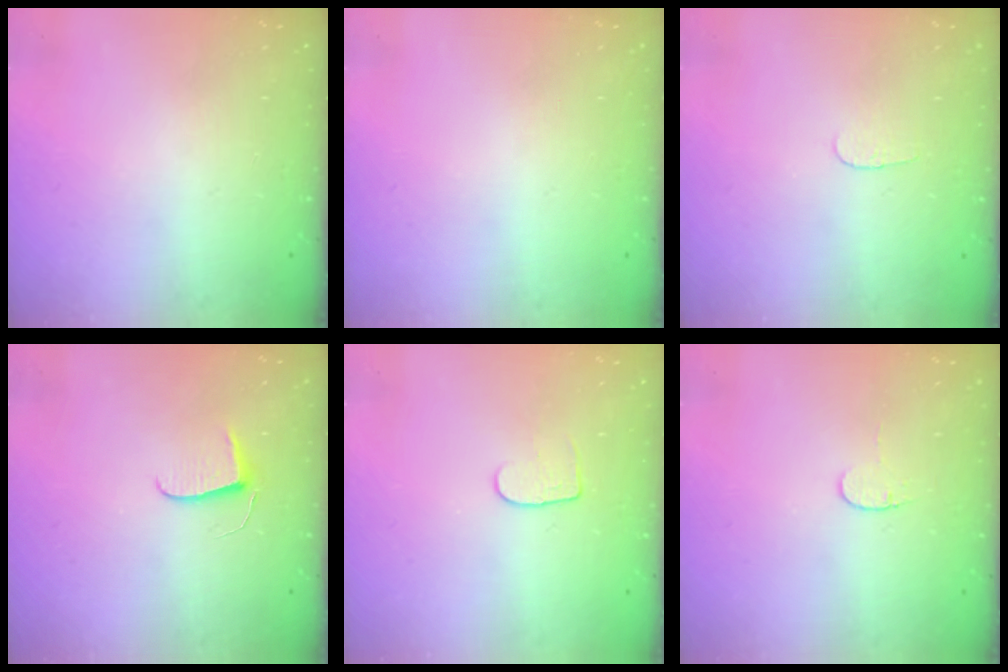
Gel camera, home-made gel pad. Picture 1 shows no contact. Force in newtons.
{"total": 0.0}
{"total": 2.8, "press": 2.8, "slide": 0.3}
{"total": 5.9, "press": 5.8, "slide": 0.6}
{"total": 4.3, "press": 4.3, "slide": 0.5}
{"total": 3.4, "press": 3.4, "slide": 0.4}